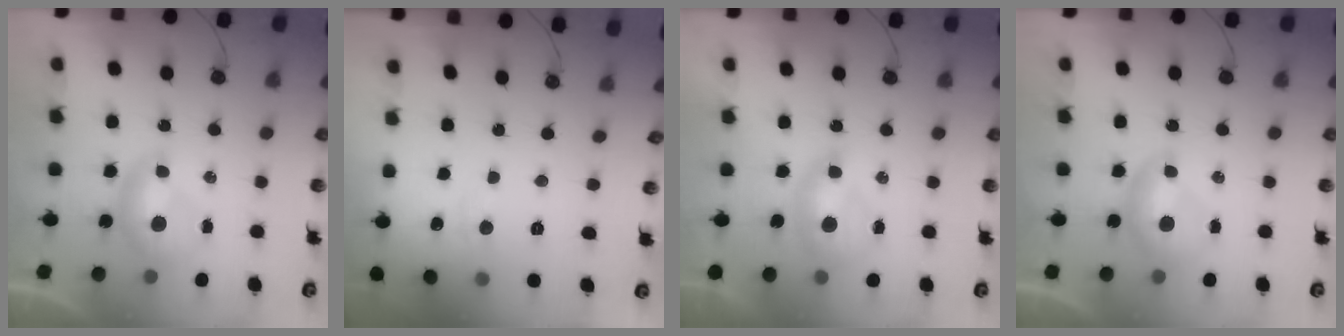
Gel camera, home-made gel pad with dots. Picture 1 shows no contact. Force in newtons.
{"total": 0.7, "press": 0.6, "slide": 0.4}
{"total": 1.7, "press": 1.6, "slide": 0.7}
{"total": 0.0}